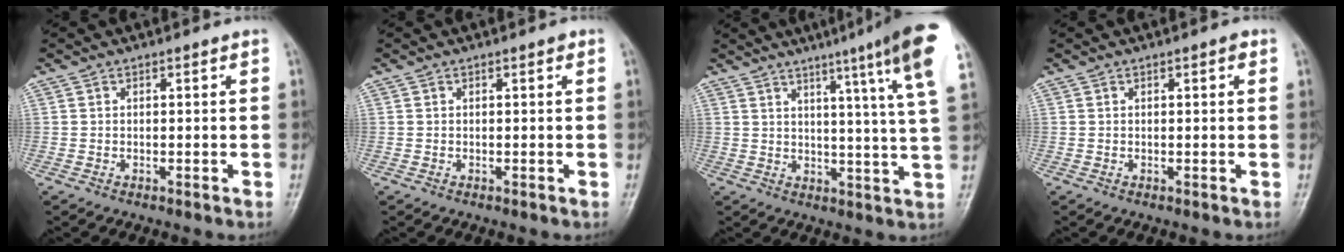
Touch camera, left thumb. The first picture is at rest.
{"total": 0.5, "force": [0.3, 0.2, 0.4], "torque": [-0.007, 0.000, 0.000]}
{"total": 16.2, "force": [9.8, -0.2, 12.9], "torque": [-0.166, -0.046, 0.107]}
{"total": 1.3, "force": [0.6, 0.5, 1.1], "torque": [-0.013, 0.001, 0.006]}